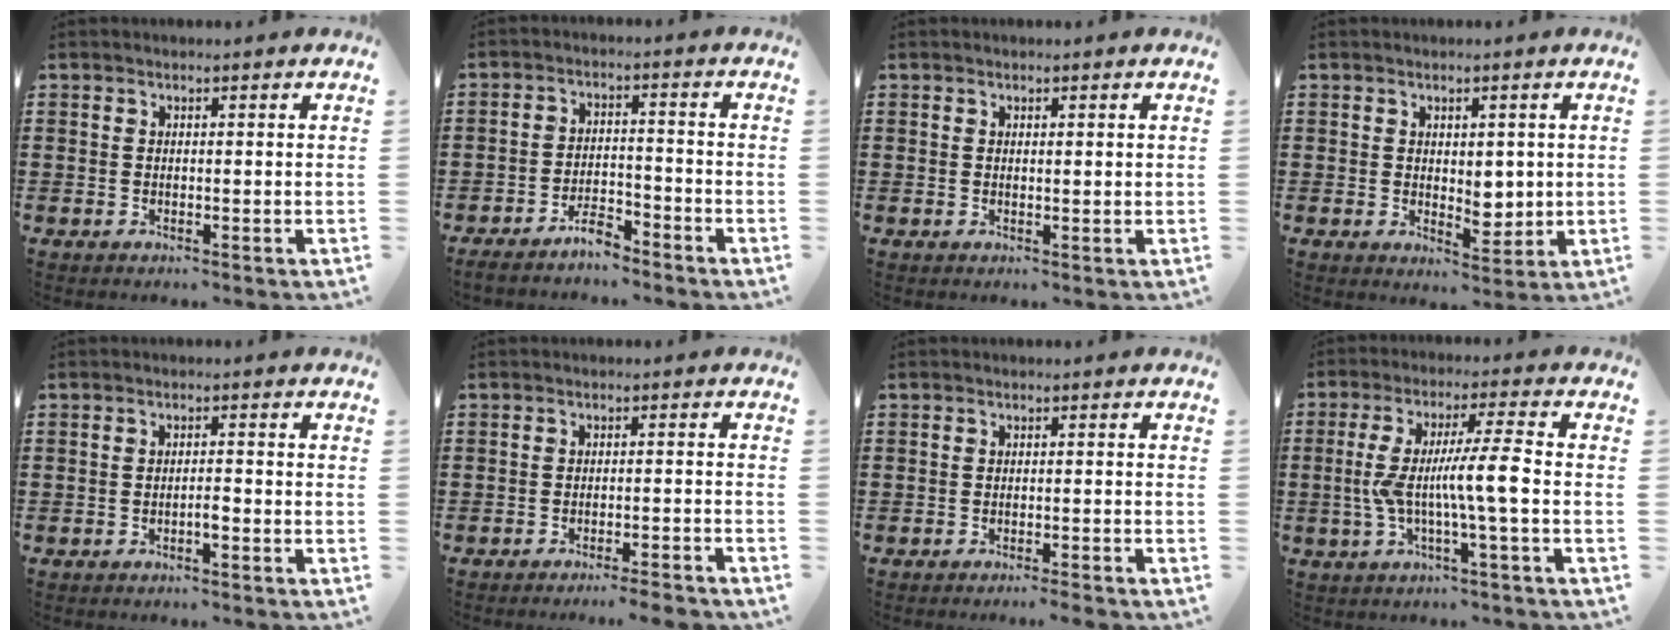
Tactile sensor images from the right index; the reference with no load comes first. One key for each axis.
{"total": 4.4, "fx": -3.9, "fy": 0.8, "fz": 1.9, "tx": -0.039, "ty": 0.007, "tz": -0.076}
{"total": 0.6, "fx": 0.3, "fy": 0.1, "fz": 0.5, "tx": -0.010, "ty": 0.001, "tz": 0.005}
{"total": 3.5, "fx": 0.9, "fy": 2.8, "fz": 2.0, "tx": -0.021, "ty": -0.001, "tz": 0.013}
{"total": 1.7, "fx": -0.9, "fy": 0.3, "fz": 1.5, "tx": -0.029, "ty": 0.000, "tz": -0.015}
{"total": 2.8, "fx": -2.5, "fy": -0.3, "fz": 1.1, "tx": -0.019, "ty": -0.002, "tz": -0.051}
{"total": 1.5, "fx": -1.3, "fy": -0.2, "fz": 0.7, "tx": -0.012, "ty": -0.001, "tz": -0.024}
{"total": 9.0, "fx": -1.6, "fy": 0.3, "fz": 8.9, "tx": -0.170, "ty": -0.006, "tz": -0.035}